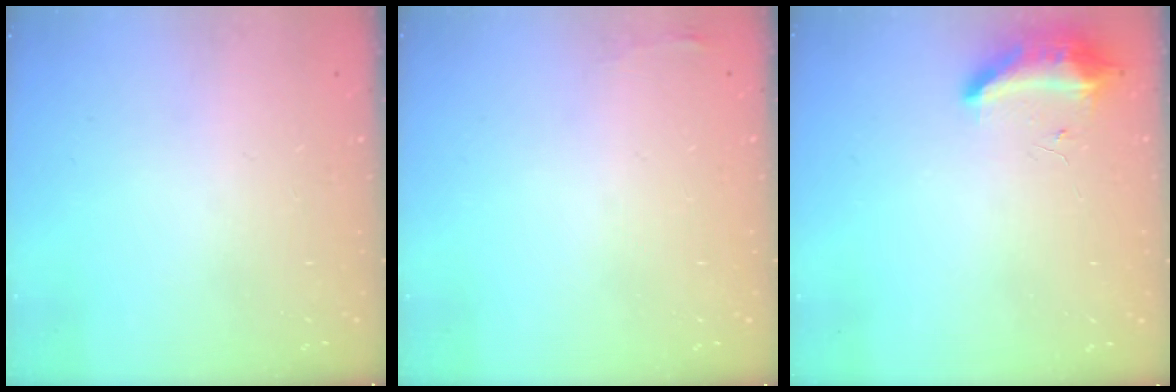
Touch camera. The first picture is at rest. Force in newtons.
{"total": 3.3, "press": 3.2, "slide": 0.5}
{"total": 18.4, "press": 10.9, "slide": 14.8}